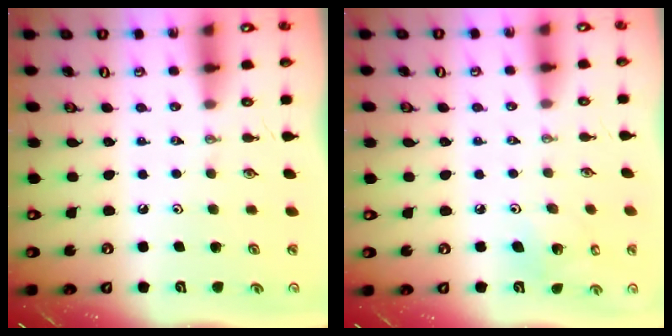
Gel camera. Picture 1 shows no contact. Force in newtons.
{"total": 4.7, "press": 4.5, "slide": 1.3}